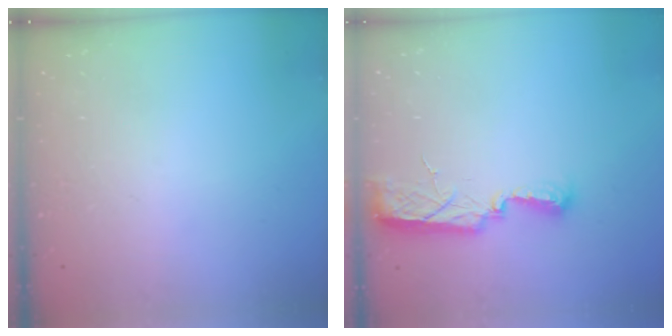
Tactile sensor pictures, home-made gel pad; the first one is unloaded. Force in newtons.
{"total": 7.5, "press": 7.5, "slide": 0.8}